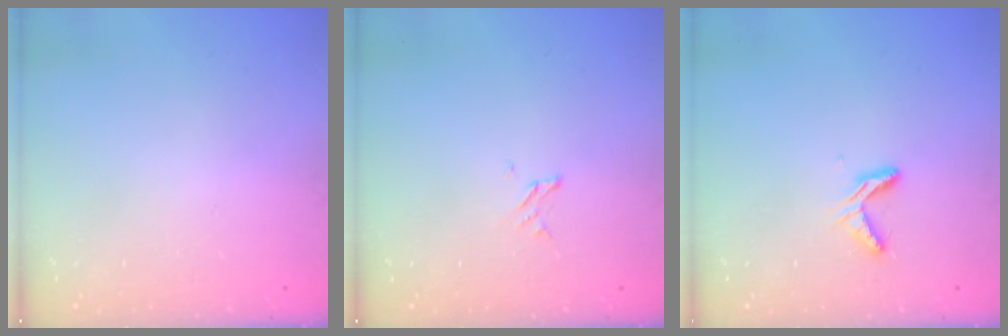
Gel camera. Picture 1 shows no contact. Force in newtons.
{"total": 1.6, "press": 1.6, "slide": 0.2}
{"total": 5.2, "press": 5.2, "slide": 0.4}